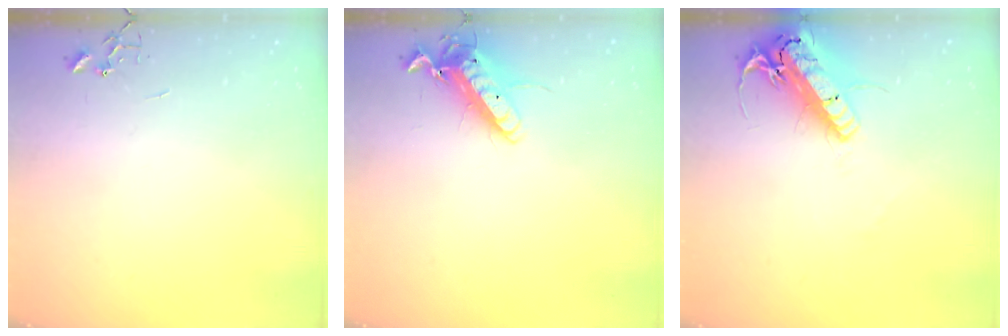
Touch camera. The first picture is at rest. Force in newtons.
{"total": 13.6, "press": 13.4, "slide": 2.0}
{"total": 20.0, "press": 19.6, "slide": 4.1}